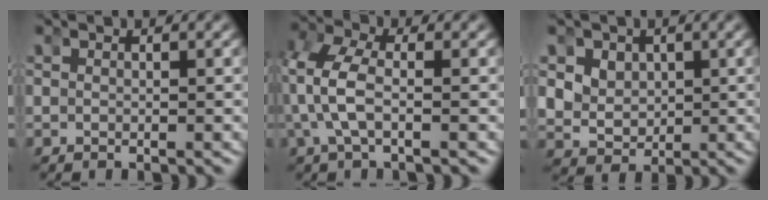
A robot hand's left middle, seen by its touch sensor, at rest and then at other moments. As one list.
[{"total": 4.9, "force": [0.6, 2.8, 3.9], "torque": [-0.106, 0.004, 0.006]}, {"total": 5.3, "force": [0.7, 4.9, 1.9], "torque": [-0.064, -0.025, 0.024]}]